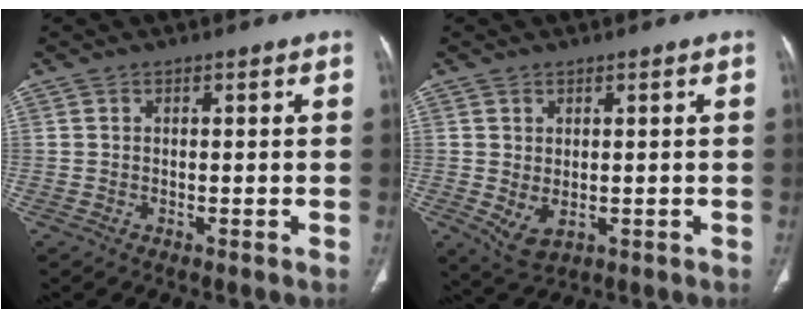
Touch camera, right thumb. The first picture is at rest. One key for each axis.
{"total": 4.6, "fx": -0.6, "fy": 2.9, "fz": 3.6, "tx": -0.065, "ty": -0.007, "tz": 0.007}